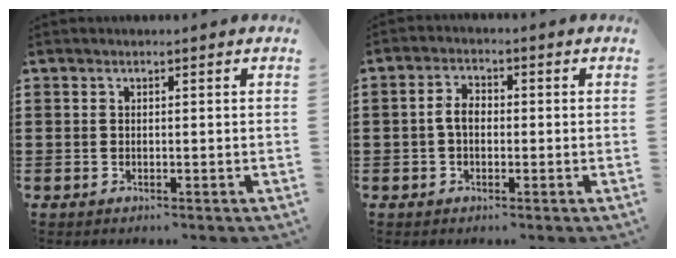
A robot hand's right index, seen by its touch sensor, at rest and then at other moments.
{"total": 3.4, "force": [-0.4, 2.0, 2.6], "torque": [-0.066, 0.001, -0.014]}